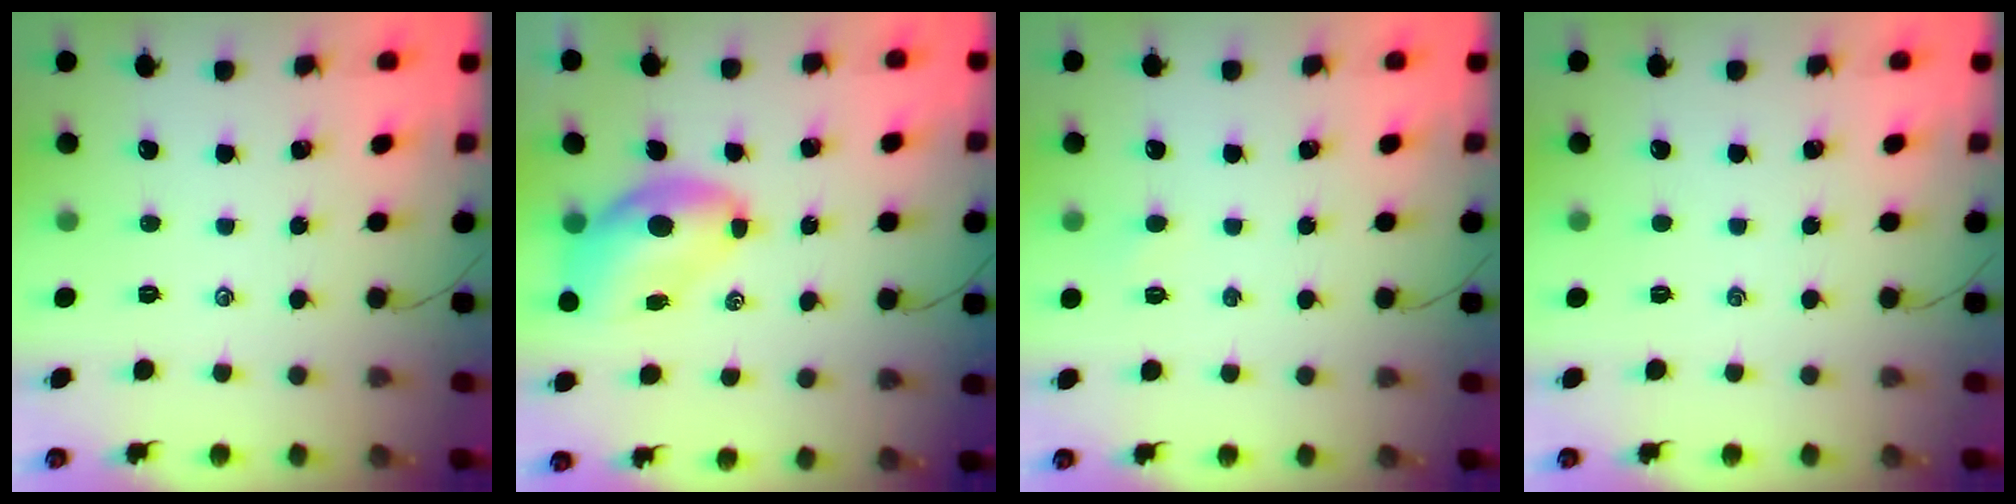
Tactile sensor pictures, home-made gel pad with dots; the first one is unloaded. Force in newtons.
{"total": 8.0, "press": 7.7, "slide": 2.2}
{"total": 1.5, "press": 1.4, "slide": 0.6}
{"total": 0.0}